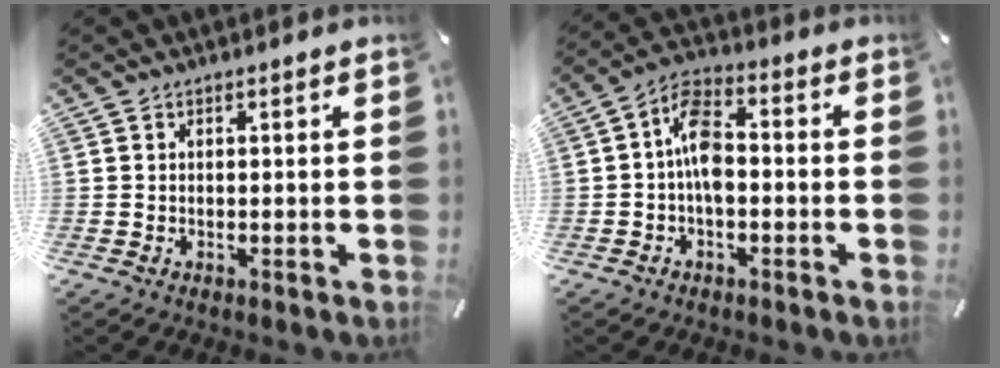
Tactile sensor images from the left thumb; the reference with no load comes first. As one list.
[{"total": 8.8, "force": [-1.3, 4.9, 7.2], "torque": [-0.149, 0.016, -0.024]}]